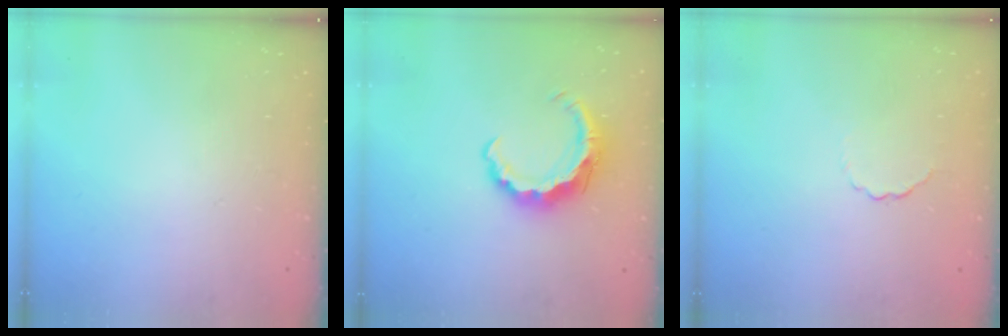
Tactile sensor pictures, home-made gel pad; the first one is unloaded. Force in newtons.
{"total": 8.1, "press": 8.0, "slide": 0.7}
{"total": 2.6, "press": 2.4, "slide": 0.9}